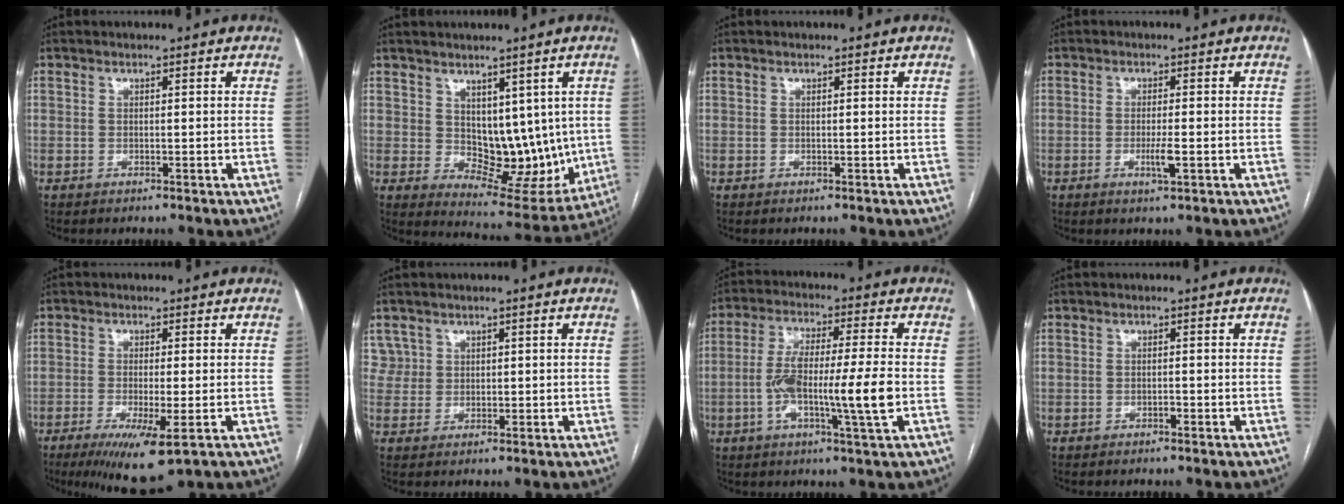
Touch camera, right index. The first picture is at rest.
{"total": 11.0, "force": [1.3, 6.7, 8.6], "torque": [-0.099, -0.003, 0.044]}
{"total": 0.0}
{"total": 2.8, "force": [-0.8, 0.3, 2.7], "torque": [-0.051, -0.004, -0.012]}
{"total": 8.2, "force": [-3.9, 0.9, 7.2], "torque": [-0.120, -0.024, -0.059]}
{"total": 2.9, "force": [1.6, 2.4, -0.3], "torque": [0.022, 0.008, 0.024]}
{"total": 11.8, "force": [-2.3, 0.4, 11.6], "torque": [-0.215, 0.002, -0.047]}
{"total": 0.6, "force": [-0.3, 0.2, 0.4], "torque": [-0.009, 0.001, -0.005]}